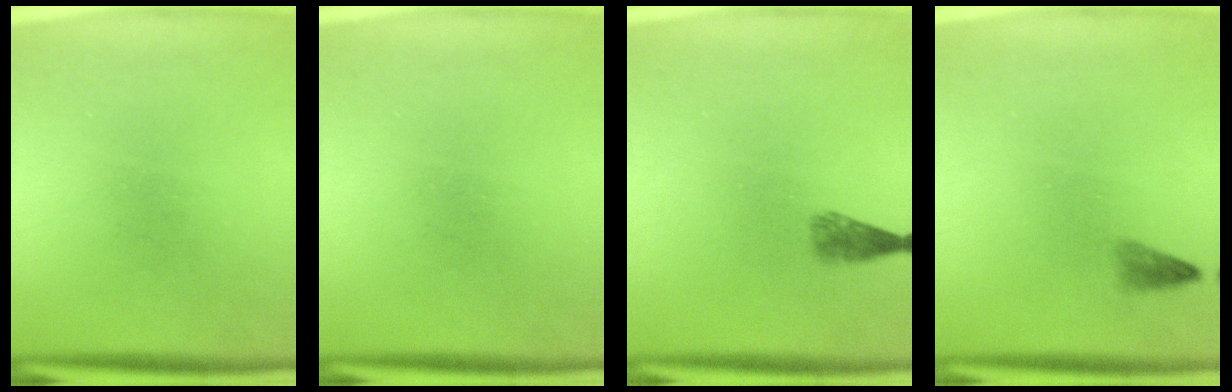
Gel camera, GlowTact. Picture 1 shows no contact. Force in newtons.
{"total": 0.0}
{"total": 1.9}
{"total": 1.2}